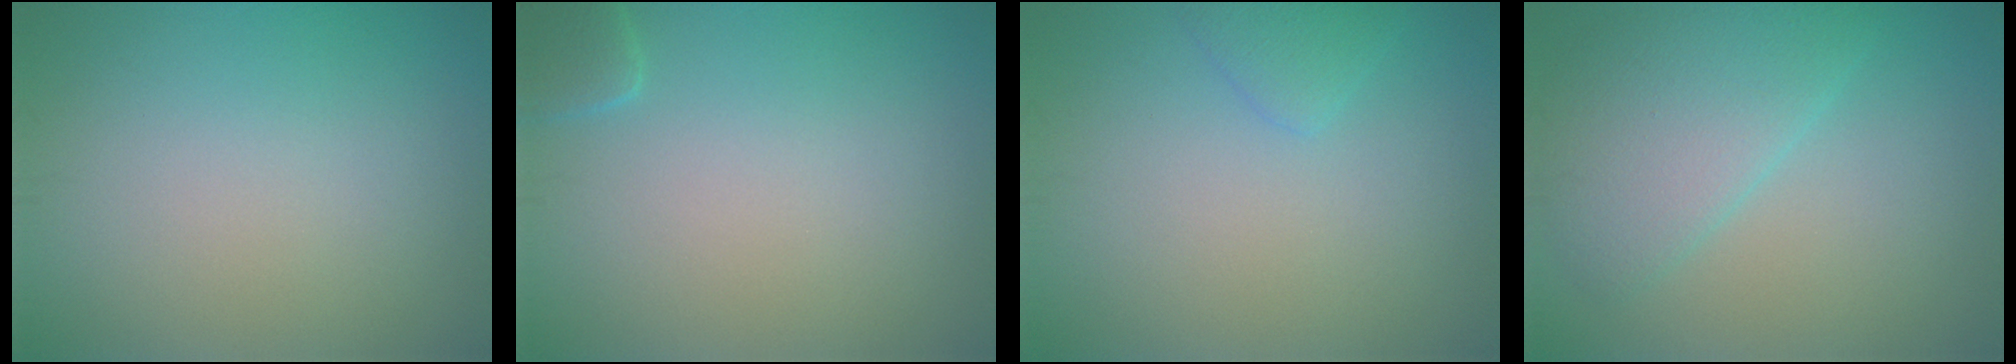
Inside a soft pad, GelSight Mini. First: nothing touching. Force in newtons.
{"total": 1.7, "press": 1.7, "slide": 0.2}
{"total": 1.5, "press": 1.5, "slide": 0.1}
{"total": 5.0, "press": 5.0, "slide": 0.2}